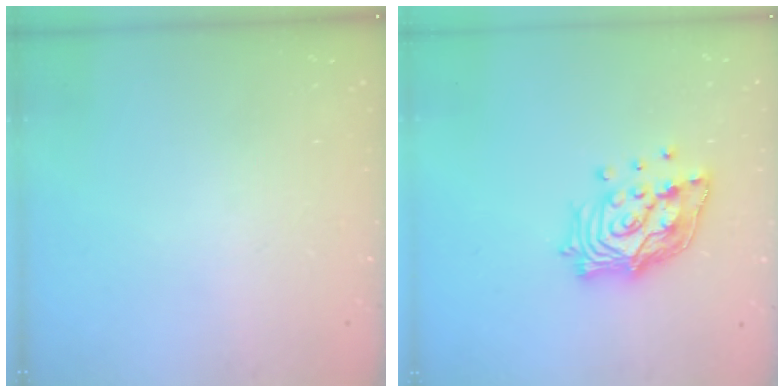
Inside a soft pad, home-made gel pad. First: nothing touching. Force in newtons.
{"total": 15.5, "press": 15.4, "slide": 0.9}